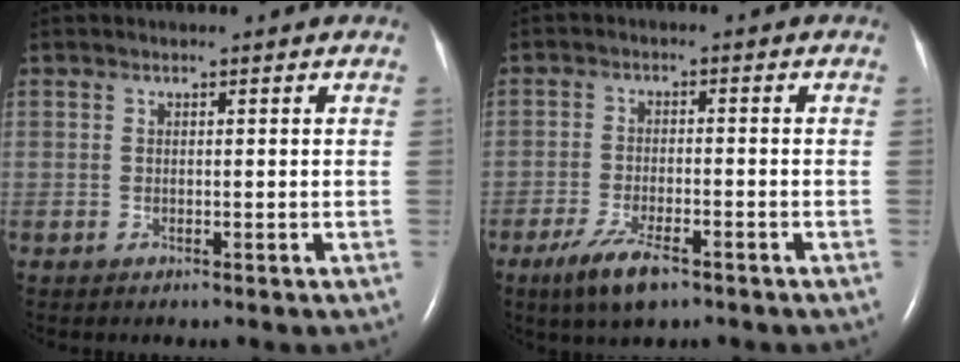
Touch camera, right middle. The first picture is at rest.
{"total": 6.2, "force": [-4.0, 1.5, 4.5], "torque": [-0.097, -0.012, -0.069]}